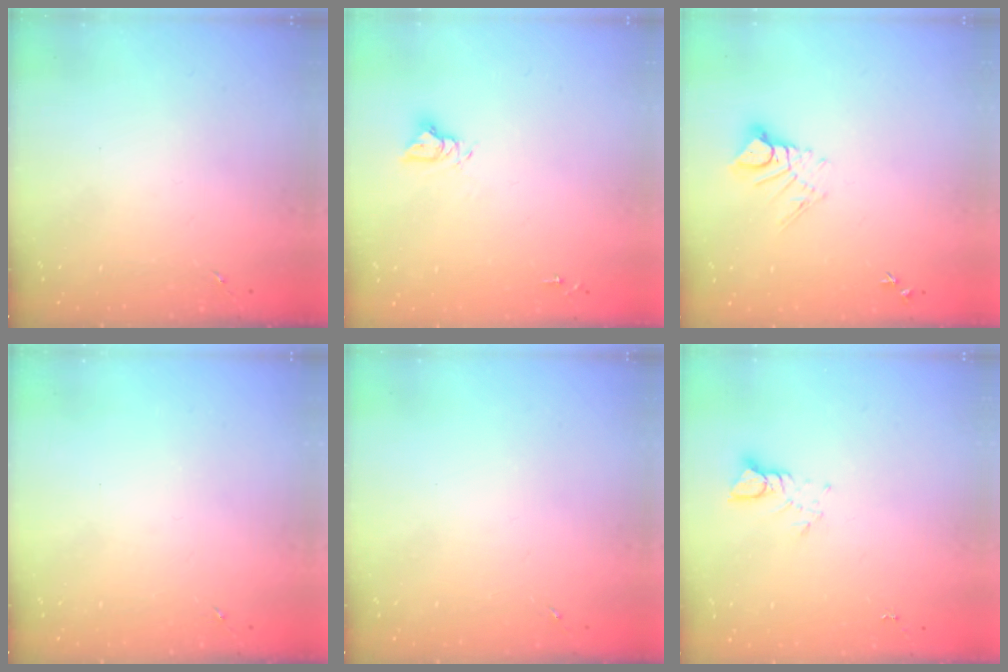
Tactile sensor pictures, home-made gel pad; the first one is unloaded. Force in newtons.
{"total": 5.5, "press": 5.5, "slide": 0.5}
{"total": 7.4, "press": 7.3, "slide": 0.9}
{"total": 0.0}
{"total": 0.0}
{"total": 3.8, "press": 3.8, "slide": 0.3}